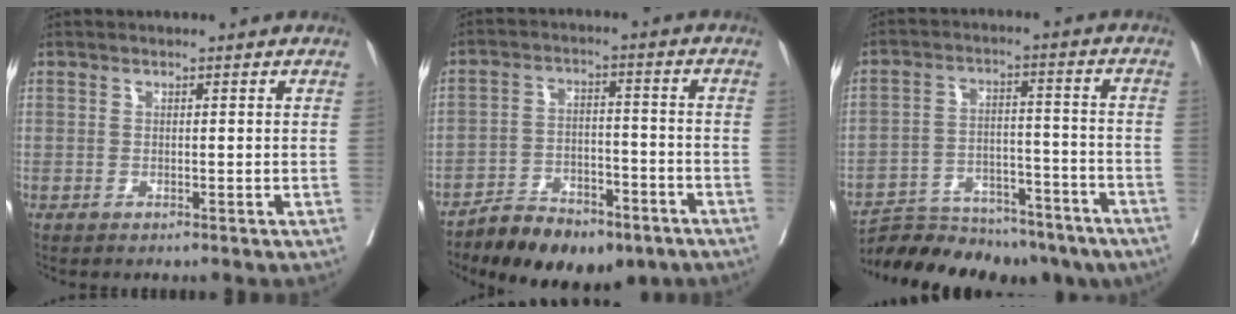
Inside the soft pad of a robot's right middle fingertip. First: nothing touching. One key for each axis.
{"total": 12.3, "fx": -9.2, "fy": 4.9, "fz": 6.5, "tx": -0.093, "ty": 0.005, "tz": -0.147}
{"total": 18.7, "fx": -16.3, "fy": 6.5, "fz": 6.5, "tx": -0.112, "ty": 0.017, "tz": -0.233}